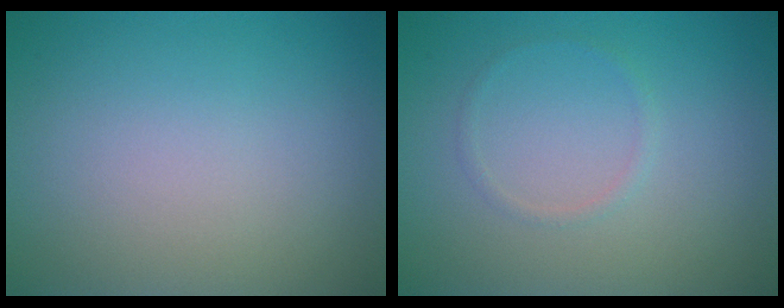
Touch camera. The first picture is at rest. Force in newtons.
{"total": 0.7, "press": 0.7, "slide": 0.1}